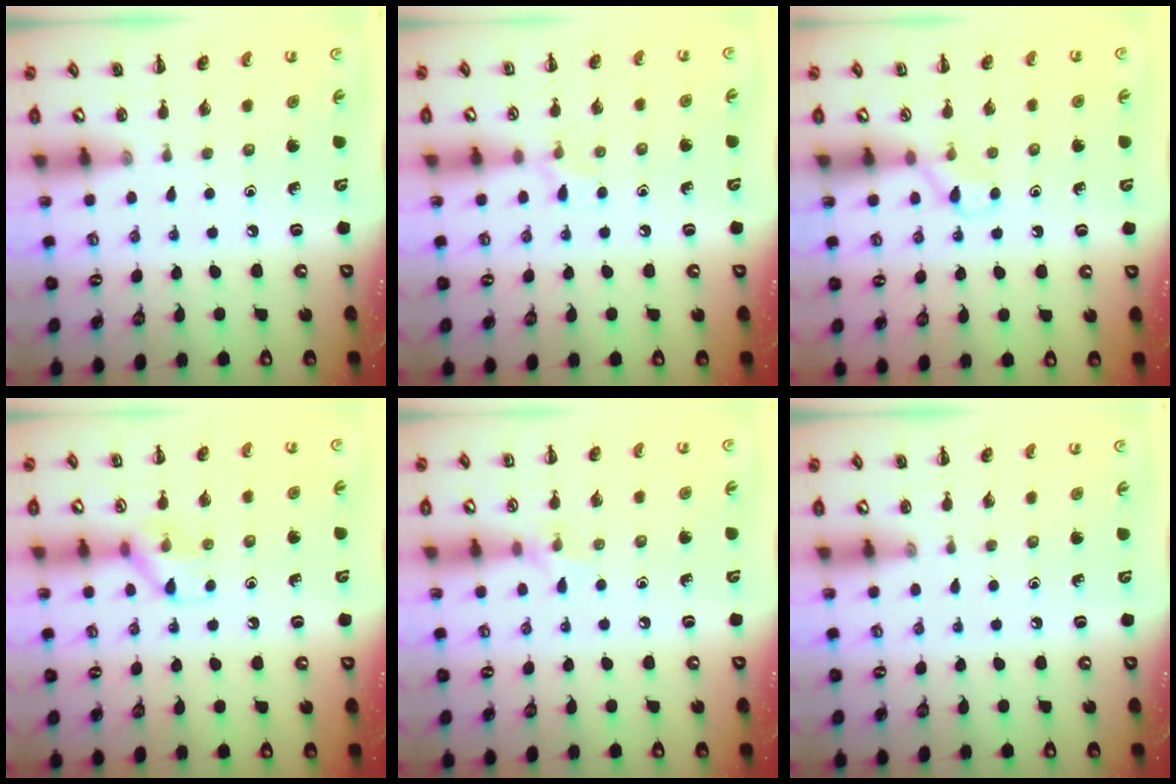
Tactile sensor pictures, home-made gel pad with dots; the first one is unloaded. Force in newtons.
{"total": 5.5, "press": 5.1, "slide": 2.1}
{"total": 3.9, "press": 3.7, "slide": 1.3}
{"total": 7.9, "press": 7.9, "slide": 0.6}
{"total": 5.6, "press": 5.3, "slide": 1.6}
{"total": 0.0}